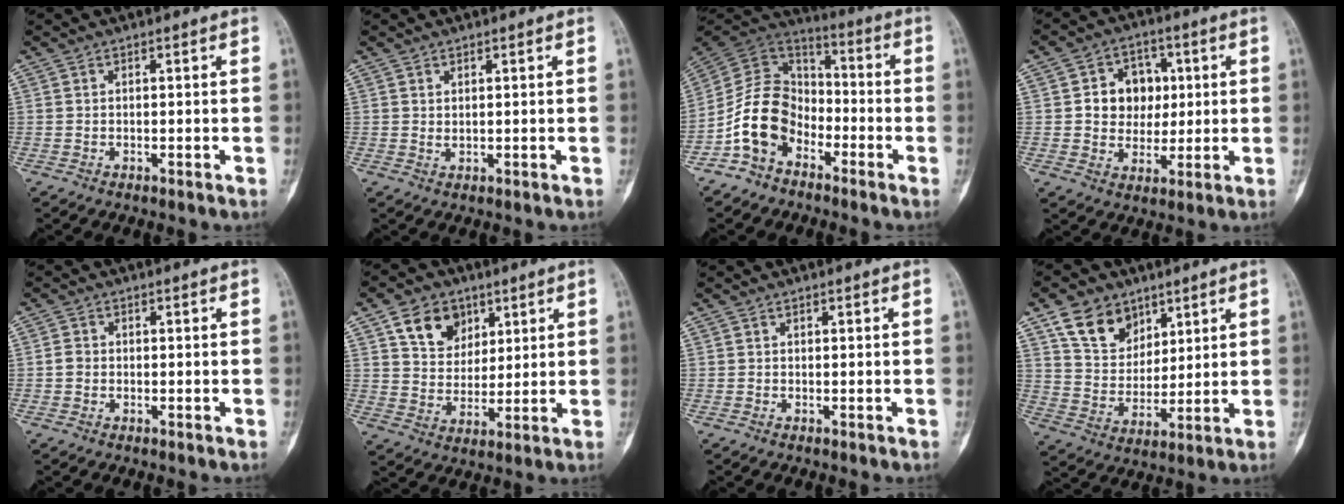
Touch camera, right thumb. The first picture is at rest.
{"total": 0.9, "force": [0.4, 0.4, 0.6], "torque": [-0.009, -0.004, 0.009]}
{"total": 13.3, "force": [-6.0, 9.6, 6.9], "torque": [-0.110, 0.068, -0.130]}
{"total": 9.7, "force": [1.5, 8.2, 5.0], "torque": [-0.023, 0.002, 0.024]}
{"total": 1.6, "force": [-0.3, 1.4, 0.7], "torque": [-0.002, 0.005, -0.006]}
{"total": 9.9, "force": [4.9, 7.4, 4.3], "torque": [-0.043, -0.023, 0.090]}
{"total": 0.0}
{"total": 11.3, "force": [6.8, 7.9, 4.4], "torque": [-0.050, -0.036, 0.130]}